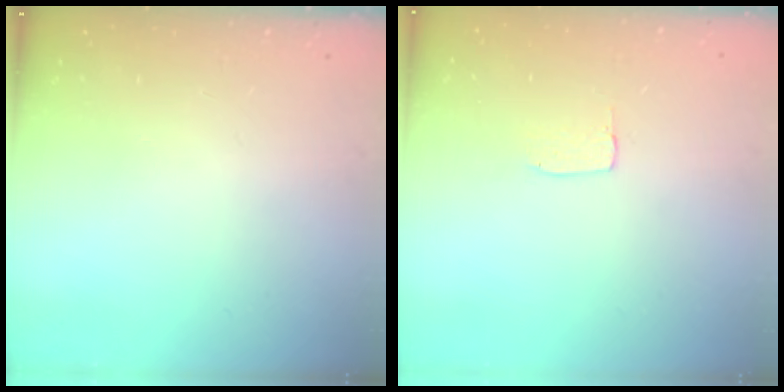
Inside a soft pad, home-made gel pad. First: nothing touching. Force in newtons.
{"total": 3.1, "press": 3.1, "slide": 0.2}